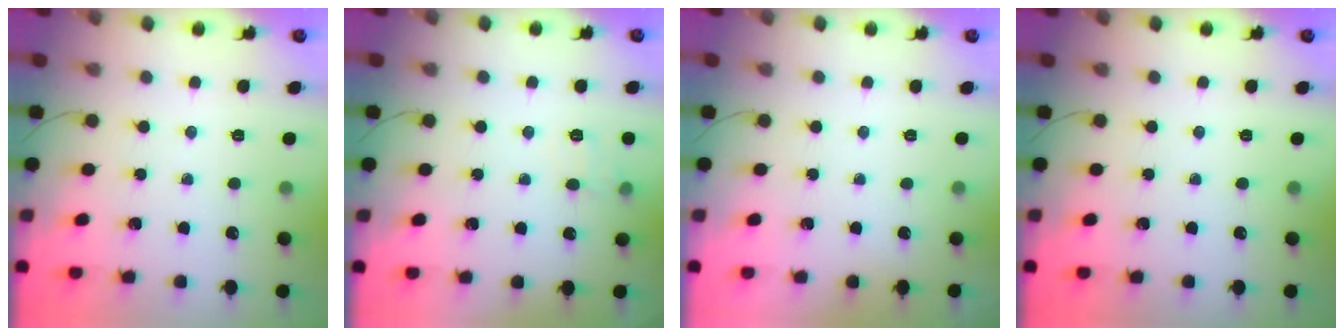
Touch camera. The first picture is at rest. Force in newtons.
{"total": 5.0, "press": 4.6, "slide": 1.9}
{"total": 1.9, "press": 1.9, "slide": 0.3}
{"total": 0.0}